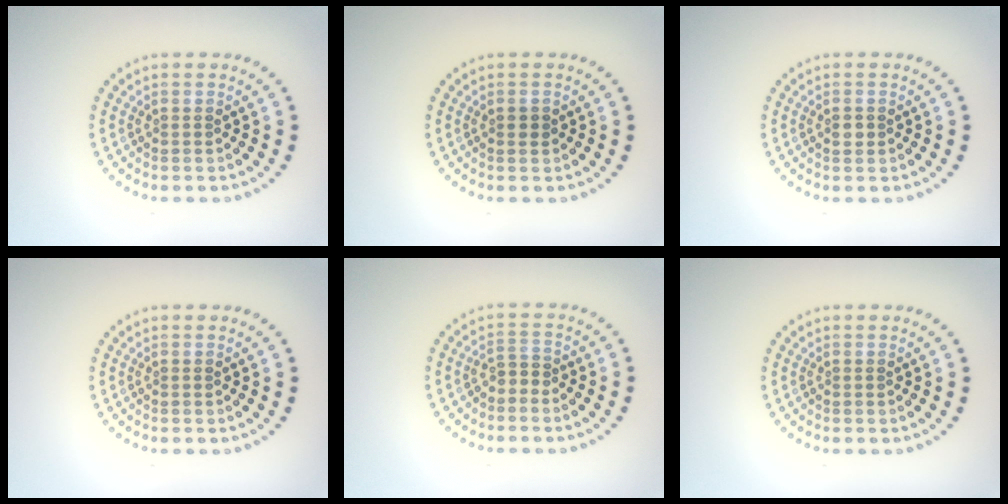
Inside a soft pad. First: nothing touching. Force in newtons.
{"total": 0.8, "press": 0.8, "slide": 0.1}
{"total": 1.2, "press": 1.2, "slide": 0.2}
{"total": 0.0}
{"total": 1.4, "press": 1.1, "slide": 1.0}
{"total": 0.0}